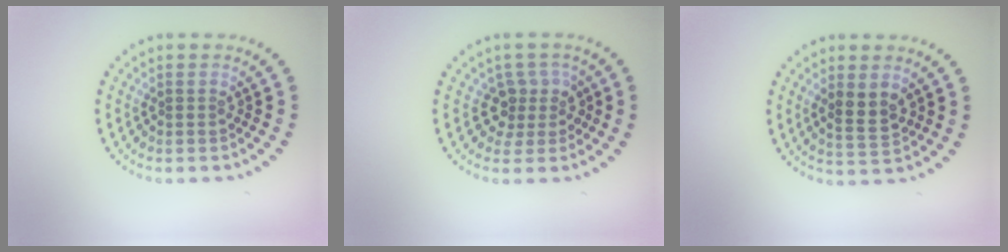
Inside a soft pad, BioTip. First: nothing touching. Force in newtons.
{"total": 2.7, "press": 2.0, "slide": 1.9}
{"total": 2.6, "press": 2.5, "slide": 0.8}